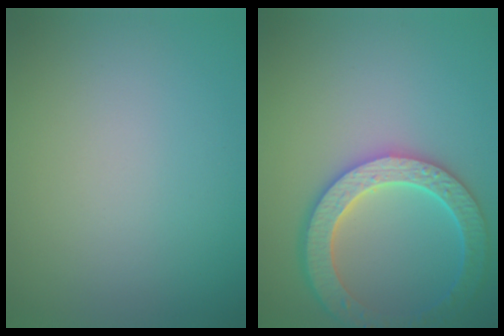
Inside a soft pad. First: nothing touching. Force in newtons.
{"total": 5.4, "press": 5.0, "slide": 1.9}